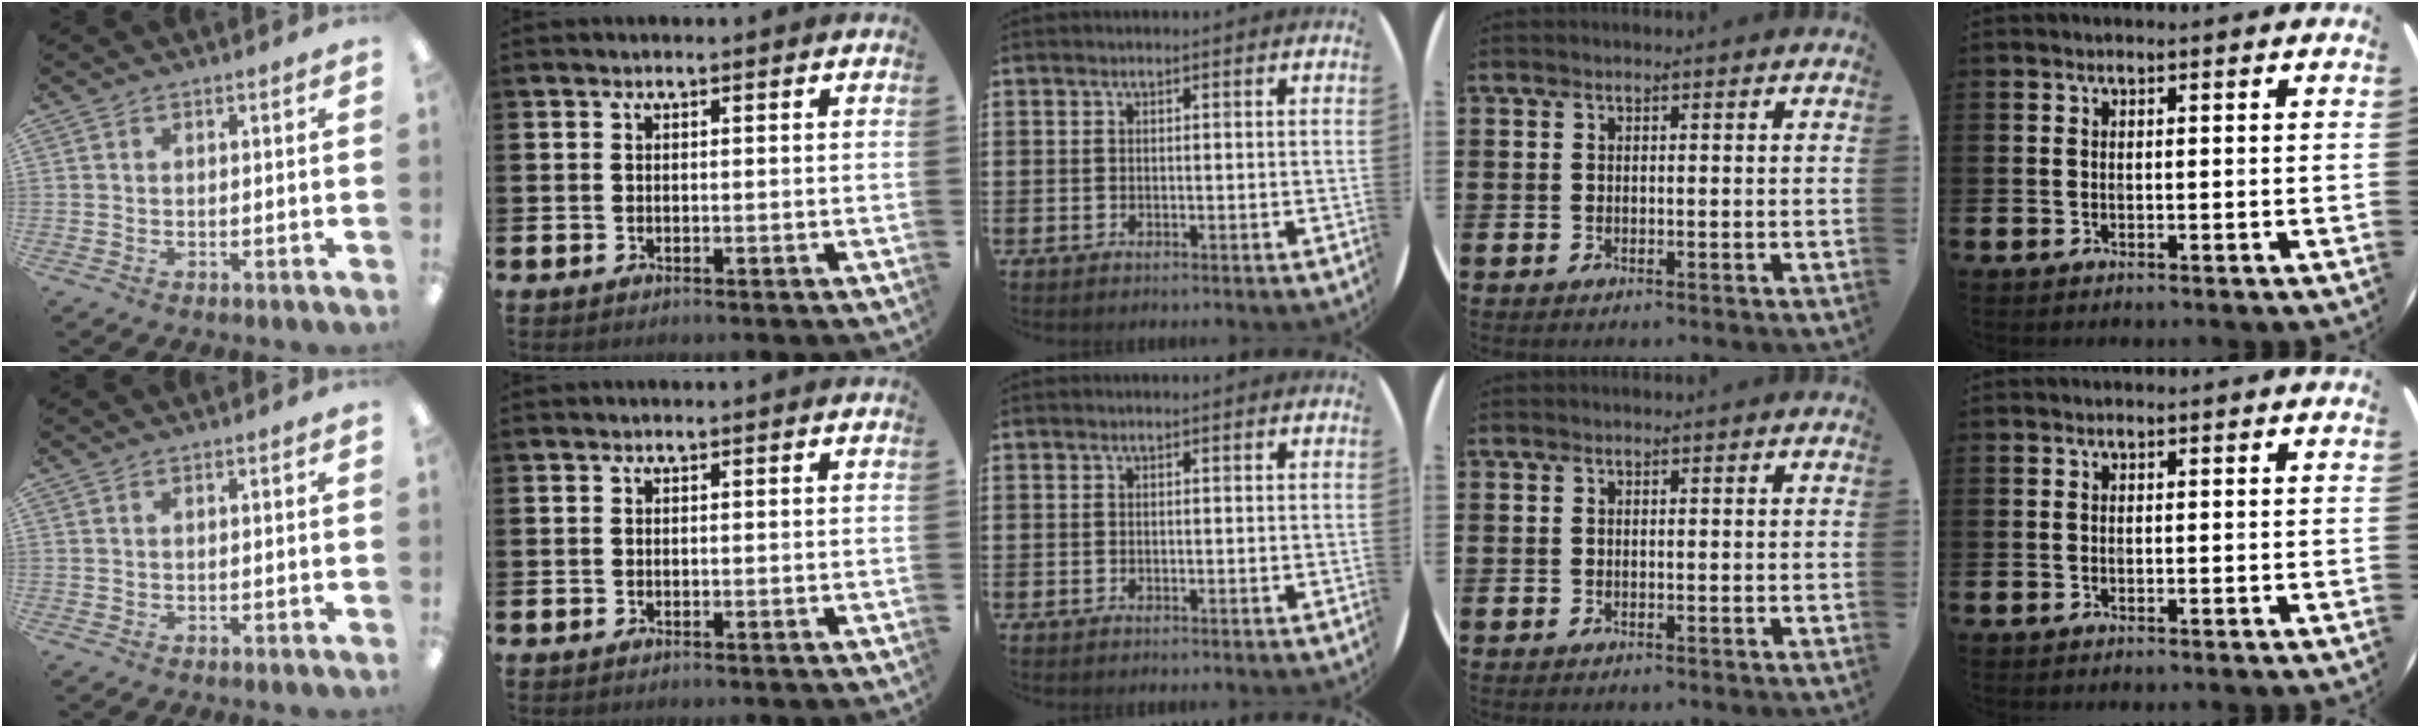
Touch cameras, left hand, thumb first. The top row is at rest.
{}